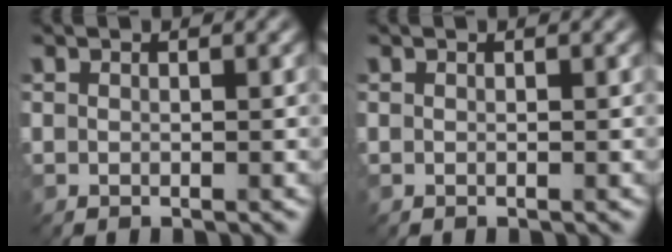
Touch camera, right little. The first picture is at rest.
{"total": 0.0}